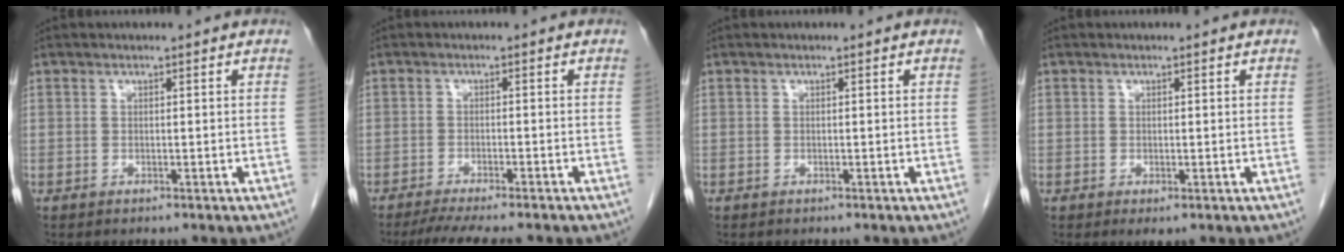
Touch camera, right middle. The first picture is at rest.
{"total": 8.8, "force": [-7.6, 0.7, 4.4], "torque": [-0.061, -0.015, -0.114]}
{"total": 0.0}
{"total": 0.9, "force": [-0.3, 0.4, 0.8], "torque": [-0.013, -0.005, 0.002]}